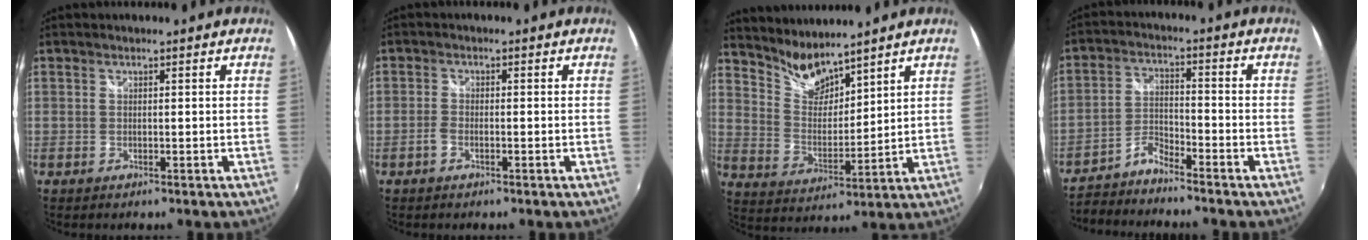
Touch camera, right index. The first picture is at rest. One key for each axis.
{"total": 1.9, "fx": -1.1, "fy": 0.8, "fz": 1.3, "tx": -0.040, "ty": 0.004, "tz": -0.027}
{"total": 7.9, "fx": 7.3, "fy": 1.5, "fz": 2.4, "tx": -0.043, "ty": -0.013, "tz": 0.150}
{"total": 5.5, "fx": -5.2, "fy": 0.5, "fz": 1.7, "tx": -0.048, "ty": 0.015, "tz": -0.106}